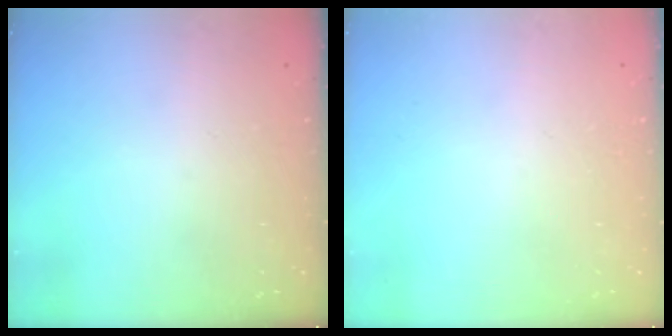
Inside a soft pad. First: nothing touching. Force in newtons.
{"total": 0.0}